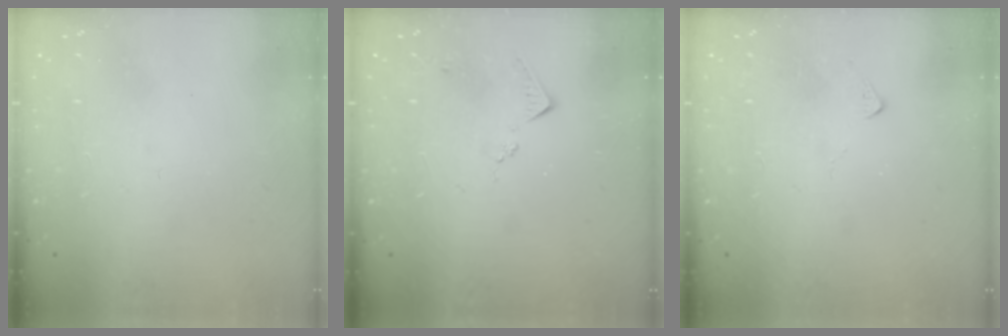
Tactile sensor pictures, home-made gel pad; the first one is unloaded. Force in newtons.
{"total": 5.1, "press": 5.0, "slide": 0.6}
{"total": 5.0, "press": 5.0, "slide": 0.4}